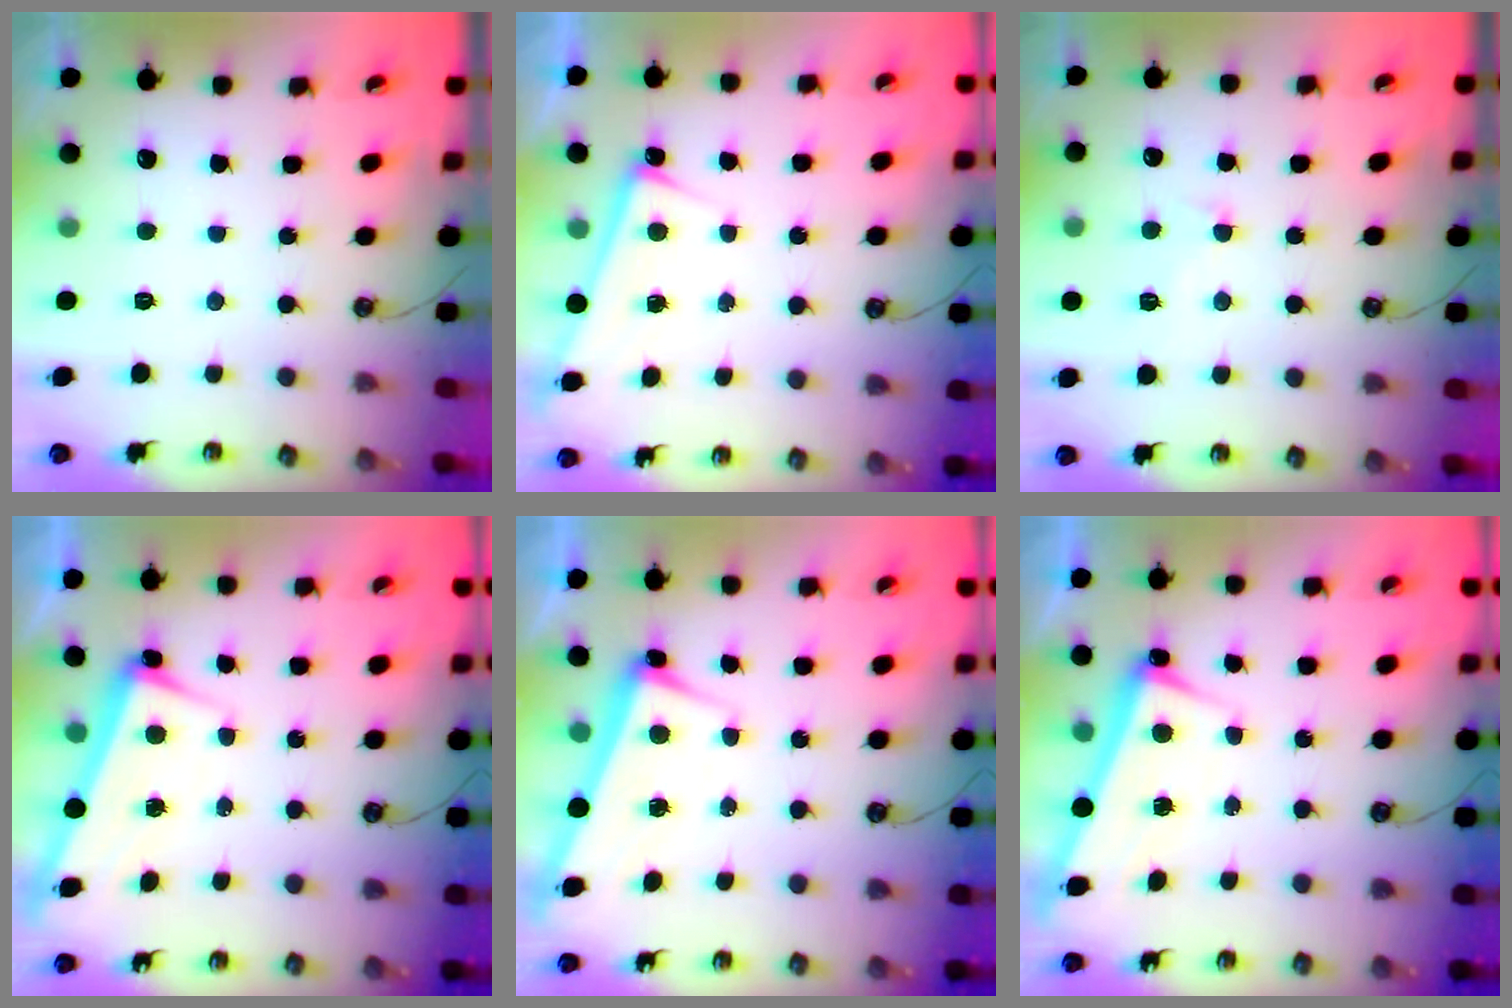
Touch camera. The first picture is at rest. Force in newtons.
{"total": 2.8, "press": 2.7, "slide": 0.4}
{"total": 1.1, "press": 1.0, "slide": 0.6}
{"total": 2.5, "press": 2.3, "slide": 1.0}
{"total": 2.6, "press": 2.5, "slide": 0.7}
{"total": 2.7, "press": 2.7, "slide": 0.6}